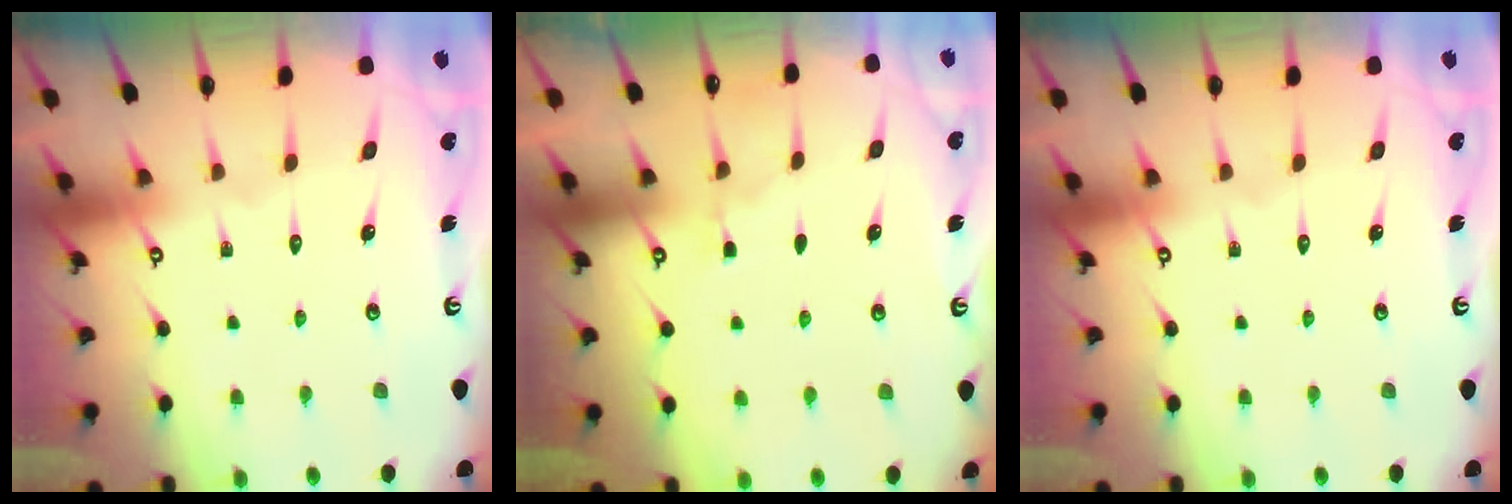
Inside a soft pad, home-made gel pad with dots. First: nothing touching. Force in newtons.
{"total": 2.8, "press": 2.8, "slide": 0.4}
{"total": 0.0}